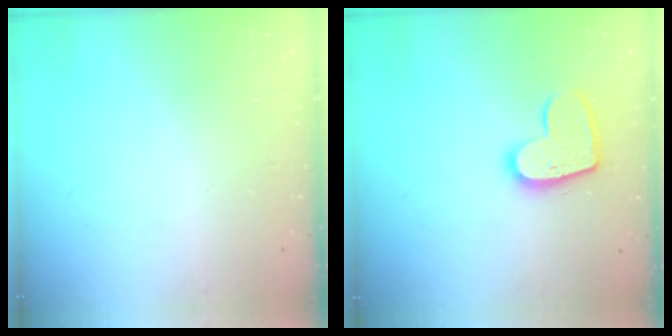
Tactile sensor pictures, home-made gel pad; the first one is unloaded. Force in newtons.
{"total": 13.5, "press": 13.5, "slide": 0.8}